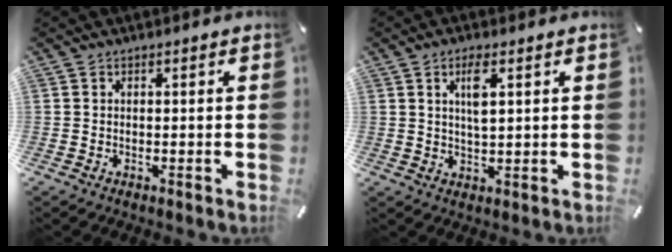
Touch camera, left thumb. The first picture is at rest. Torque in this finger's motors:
{"motor_torque": [0.05, 0.08, -0.11, 0.07, 0.02]}